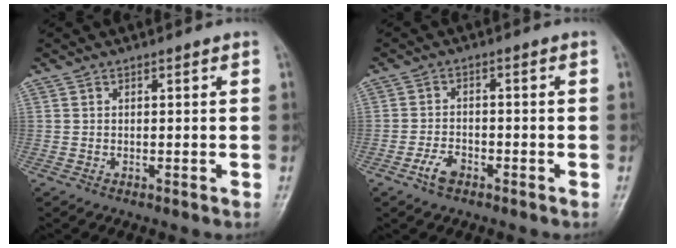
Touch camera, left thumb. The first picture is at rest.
{"total": 3.6, "force": [-2.2, 1.9, 2.1], "torque": [-0.039, 0.013, -0.043]}